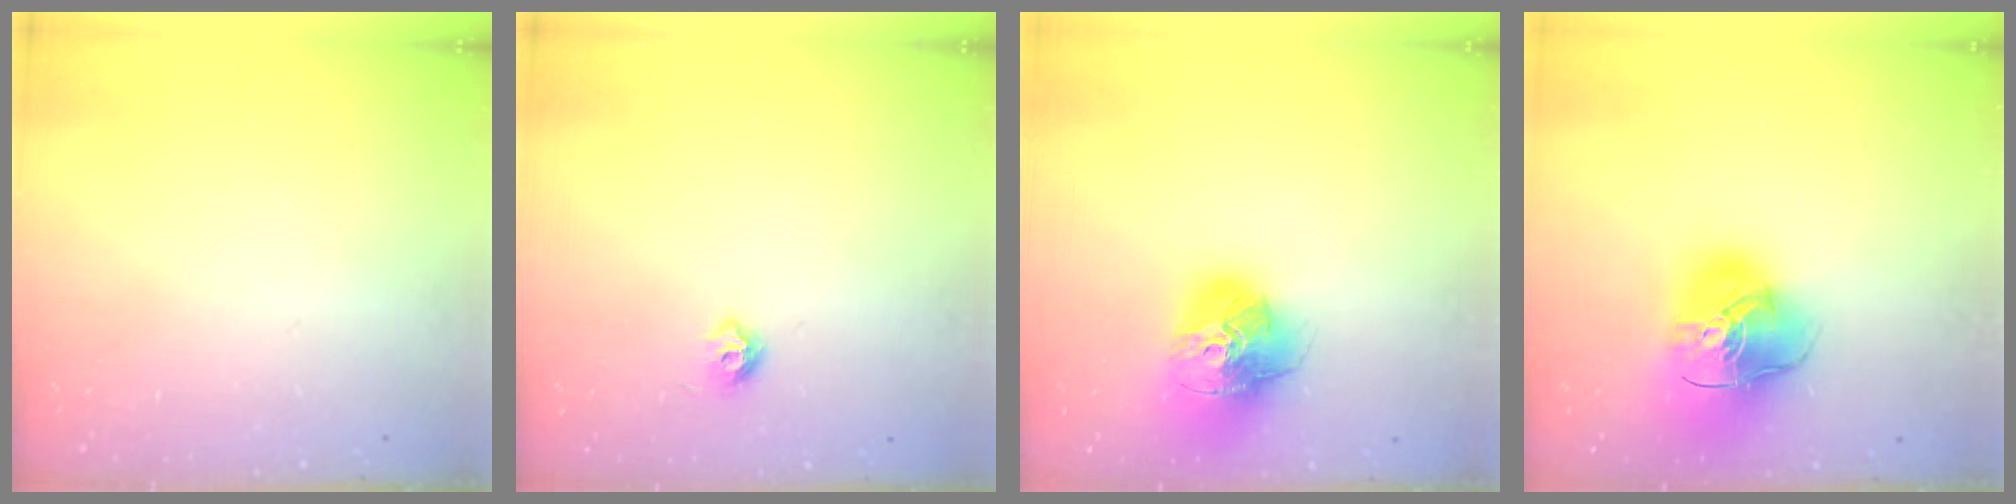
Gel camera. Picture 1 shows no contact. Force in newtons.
{"total": 6.1, "press": 6.0, "slide": 0.9}
{"total": 18.8, "press": 18.6, "slide": 2.1}
{"total": 19.5, "press": 19.4, "slide": 2.3}